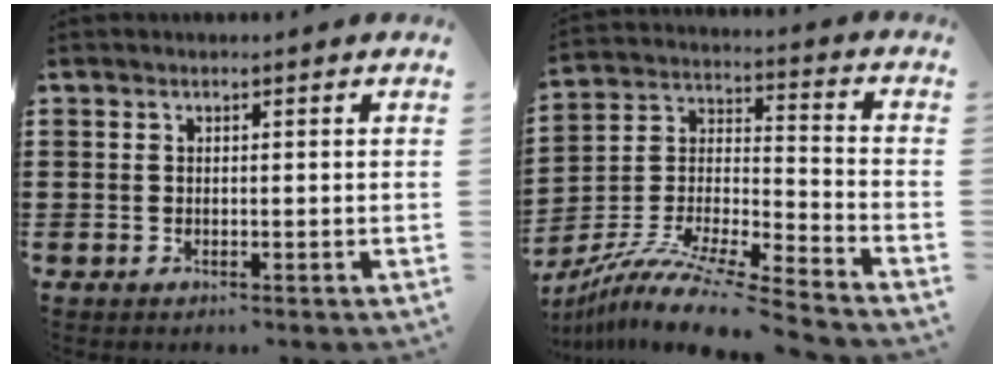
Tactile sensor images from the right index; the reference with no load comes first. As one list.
[{"total": 11.1, "force": [-9.8, 0.1, 5.4], "torque": [-0.109, 0.000, -0.198]}]